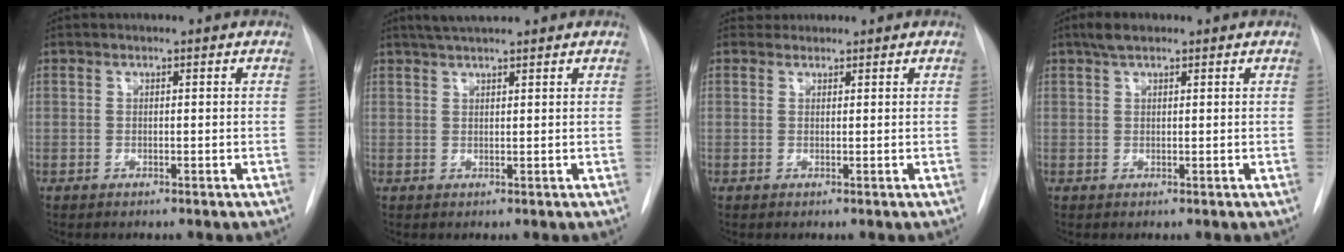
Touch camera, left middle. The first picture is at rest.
{"total": 4.0, "force": [3.4, 0.3, 2.0], "torque": [-0.035, 0.020, 0.060]}
{"total": 1.3, "force": [1.1, 0.4, -0.5], "torque": [0.004, 0.007, 0.018]}
{"total": 2.6, "force": [1.8, 1.0, 1.5], "torque": [-0.032, 0.011, 0.032]}